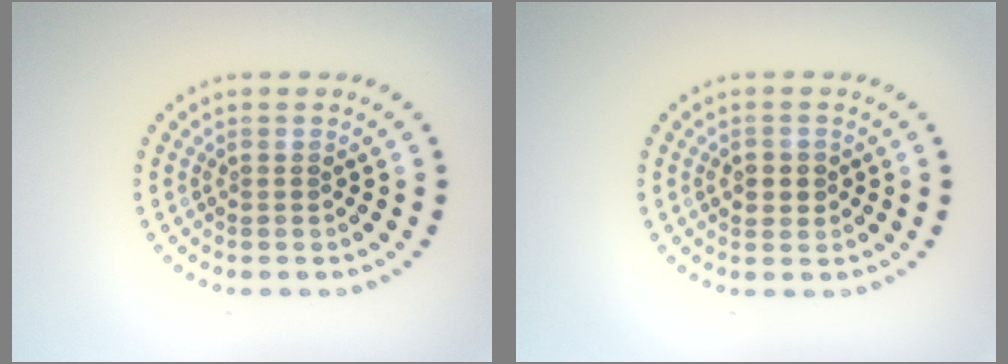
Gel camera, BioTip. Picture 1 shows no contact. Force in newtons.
{"total": 1.8, "press": 1.8, "slide": 0.3}